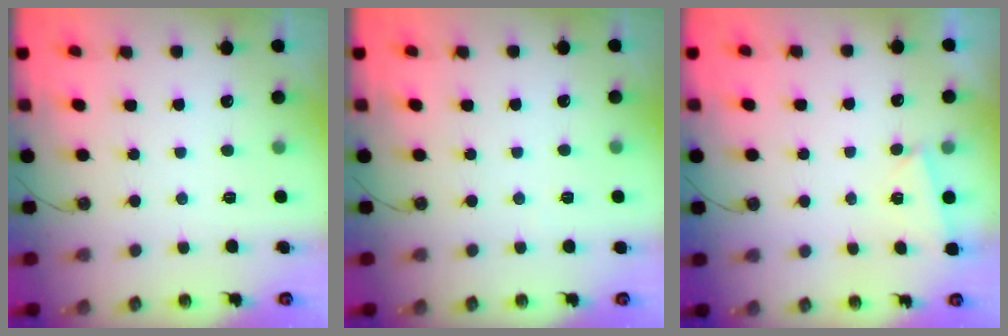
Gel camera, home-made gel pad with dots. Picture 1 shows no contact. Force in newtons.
{"total": 1.1, "press": 0.7, "slide": 0.8}
{"total": 2.5, "press": 1.5, "slide": 2.0}